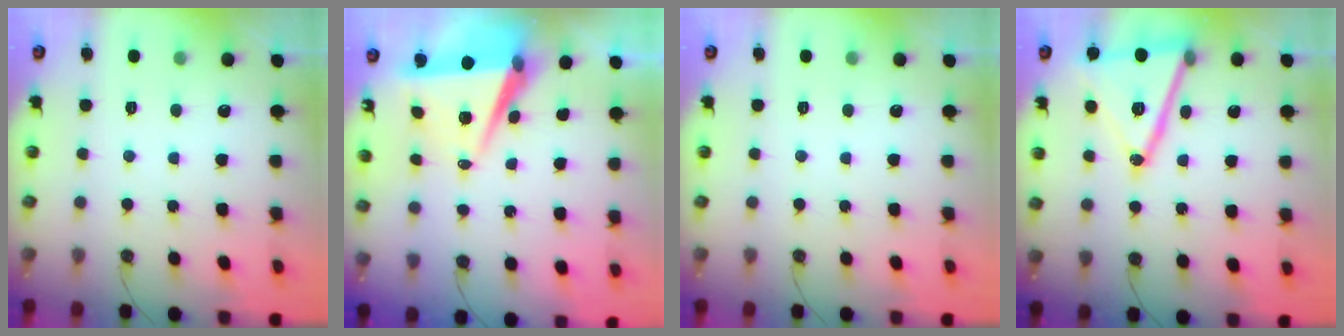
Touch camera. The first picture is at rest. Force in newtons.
{"total": 8.1, "press": 6.9, "slide": 4.2}
{"total": 0.0}
{"total": 19.6, "press": 19.3, "slide": 3.4}